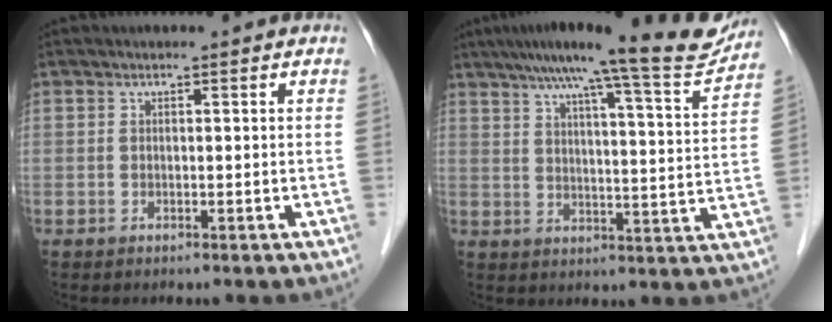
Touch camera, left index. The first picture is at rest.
{"total": 18.5, "force": [15.7, 0.6, 9.7], "torque": [-0.142, -0.009, 0.205]}